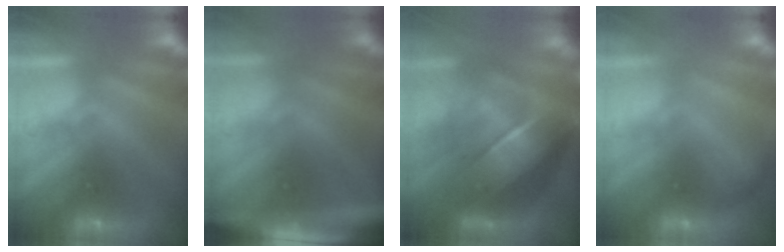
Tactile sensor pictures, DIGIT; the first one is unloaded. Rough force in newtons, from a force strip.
{"total": 7.8}
{"total": 7.1}
{"total": 1.8}